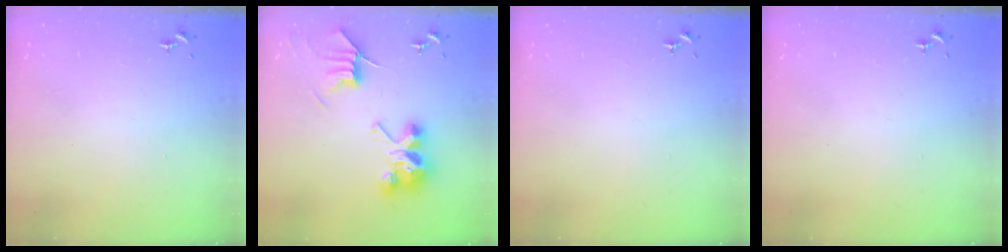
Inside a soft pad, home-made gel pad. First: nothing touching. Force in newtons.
{"total": 9.7, "press": 9.7, "slide": 0.5}
{"total": 0.0}
{"total": 0.0}